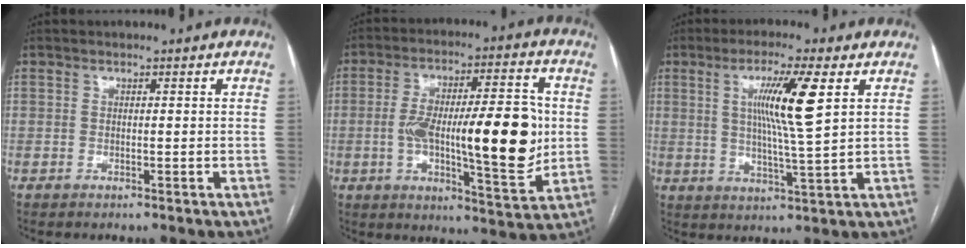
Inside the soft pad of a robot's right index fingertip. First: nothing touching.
{"total": 19.3, "force": [-0.5, 4.6, 18.8], "torque": [-0.301, 0.011, 0.000]}
{"total": 9.8, "force": [3.0, -0.5, 9.3], "torque": [-0.167, -0.004, 0.053]}